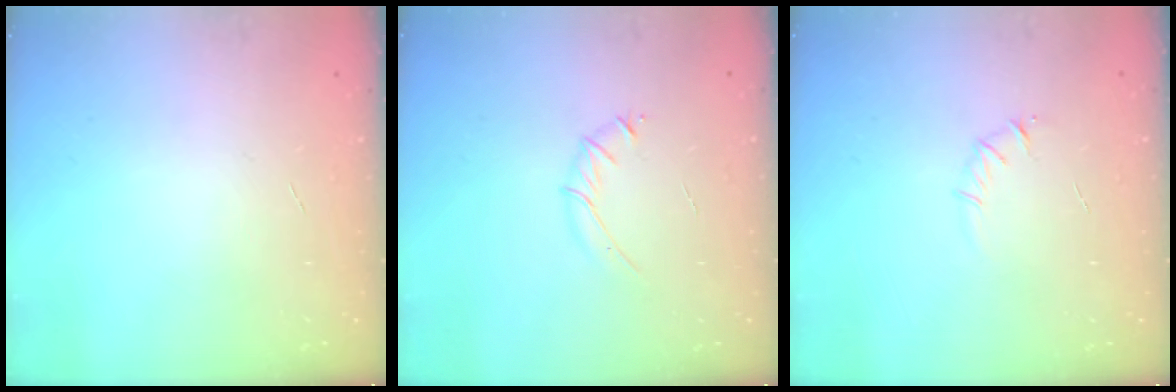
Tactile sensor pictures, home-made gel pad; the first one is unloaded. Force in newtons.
{"total": 3.2, "press": 3.0, "slide": 1.0}
{"total": 4.0, "press": 3.8, "slide": 1.2}